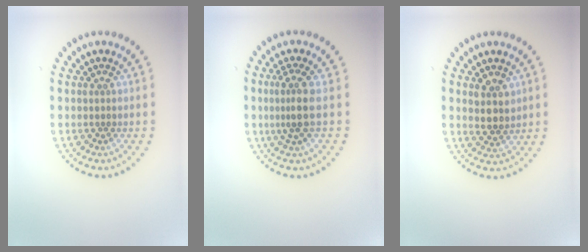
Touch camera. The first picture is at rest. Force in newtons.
{"total": 2.6, "press": 1.9, "slide": 1.8}
{"total": 2.7, "press": 2.4, "slide": 1.2}